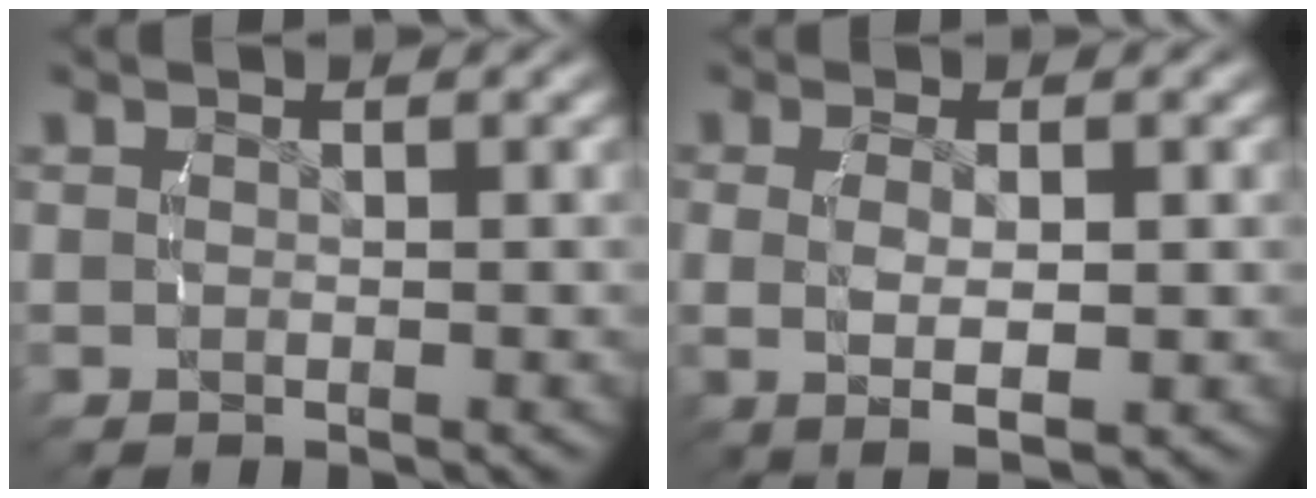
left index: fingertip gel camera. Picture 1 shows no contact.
{"total": 4.7, "force": [-0.1, 1.9, 4.3], "torque": [-0.081, -0.007, 0.007]}